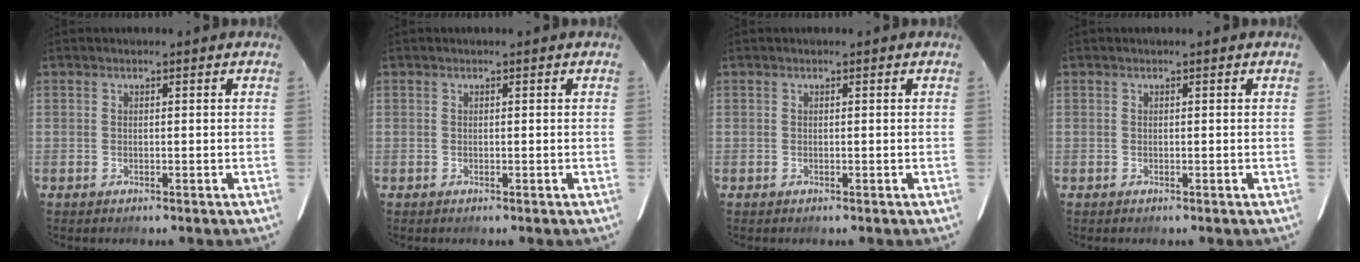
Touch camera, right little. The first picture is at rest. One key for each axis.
{"total": 0.0}
{"total": 0.0}
{"total": 0.0}